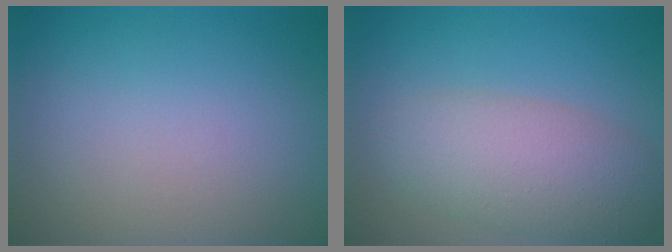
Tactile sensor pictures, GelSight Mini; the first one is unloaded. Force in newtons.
{"total": 5.8, "press": 5.8, "slide": 0.1}